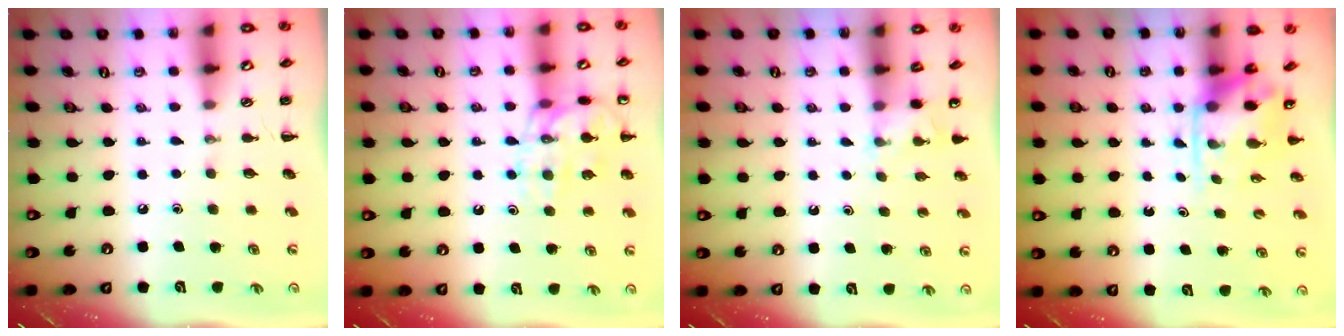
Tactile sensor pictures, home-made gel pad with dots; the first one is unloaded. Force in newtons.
{"total": 13.4, "press": 13.3, "slide": 1.4}
{"total": 2.2, "press": 2.2, "slide": 0.6}
{"total": 3.7, "press": 3.7, "slide": 0.6}